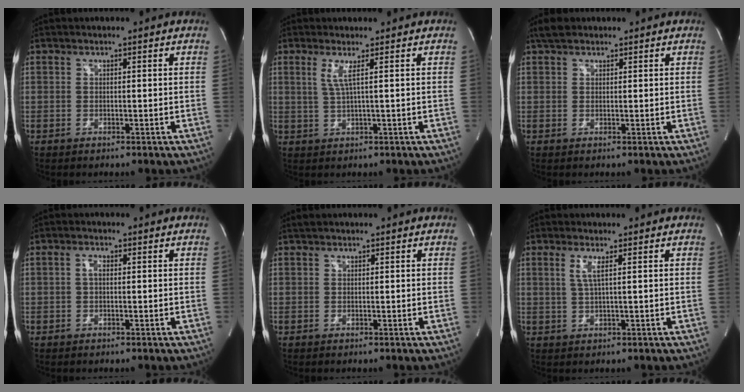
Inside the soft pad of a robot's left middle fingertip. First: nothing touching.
{"total": 2.7, "force": [1.0, -0.7, 2.4], "torque": [-0.056, -0.003, 0.022]}
{"total": 2.5, "force": [2.0, 1.2, 1.0], "torque": [-0.021, 0.018, 0.035]}
{"total": 1.2, "force": [0.1, 0.5, 1.1], "torque": [-0.022, 0.003, 0.000]}
{"total": 0.8, "force": [0.7, 0.1, 0.4], "torque": [-0.014, 0.015, 0.018]}
{"total": 2.4, "force": [0.9, -0.3, 2.2], "torque": [-0.053, -0.001, 0.020]}